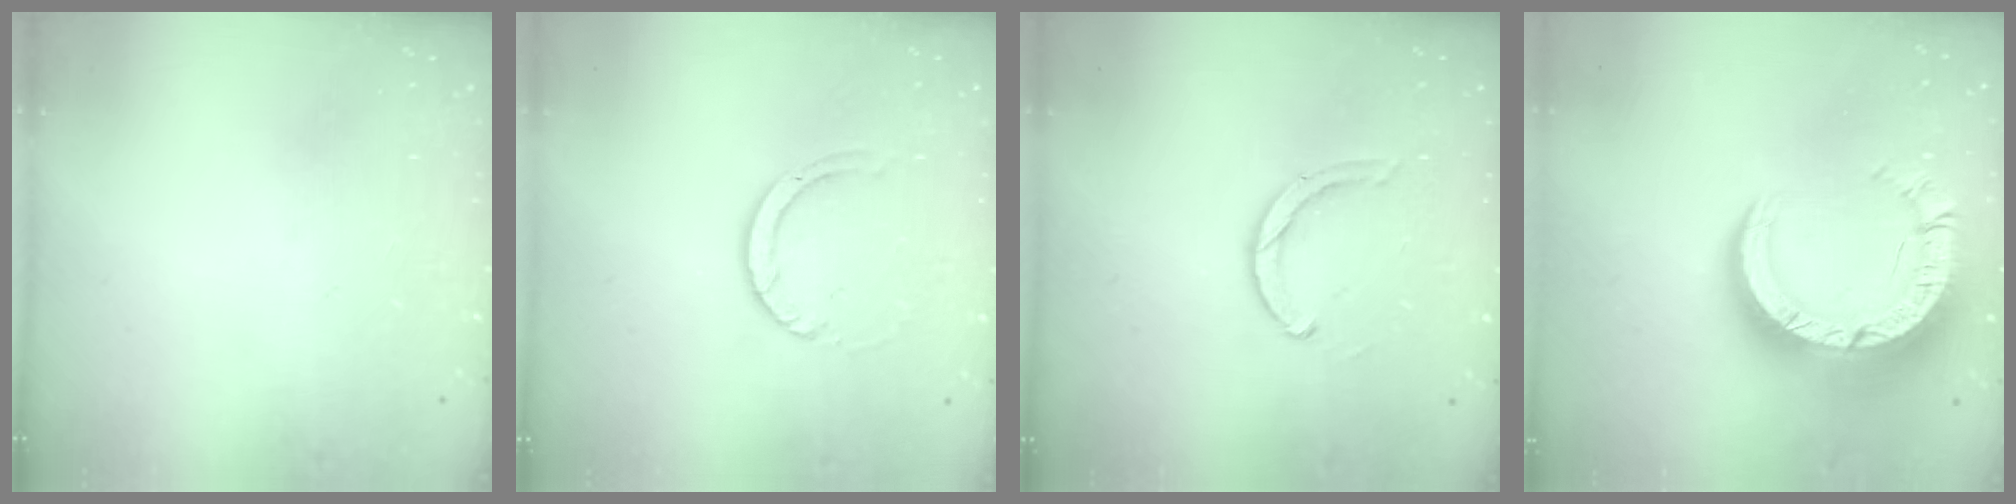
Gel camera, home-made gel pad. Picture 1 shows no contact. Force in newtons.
{"total": 3.6, "press": 3.6, "slide": 0.3}
{"total": 3.0, "press": 2.9, "slide": 0.5}
{"total": 19.6, "press": 19.5, "slide": 1.7}